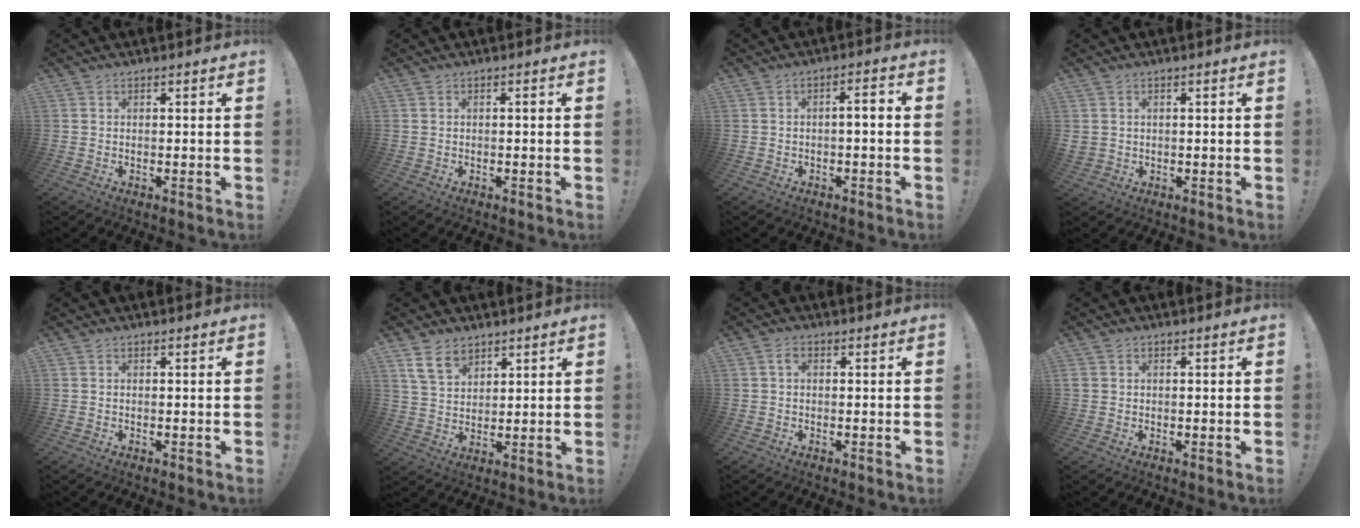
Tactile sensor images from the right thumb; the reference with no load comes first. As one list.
[{"total": 0.7, "force": [-0.3, 0.0, 0.6], "torque": [-0.019, 0.004, -0.005]}, {"total": 3.3, "force": [-1.4, 0.6, 2.9], "torque": [-0.057, 0.010, -0.025]}, {"total": 2.0, "force": [0.5, 1.8, 0.8], "torque": [-0.010, 0.000, 0.011]}, {"total": 0.0}, {"total": 8.9, "force": [6.0, 5.3, 3.8], "torque": [-0.072, -0.023, 0.119]}, {"total": 1.8, "force": [0.3, 1.1, 1.4], "torque": [-0.024, 0.004, 0.004]}, {"total": 0.9, "force": [0.0, 0.9, 0.2], "torque": [-0.007, 0.005, 0.001]}]